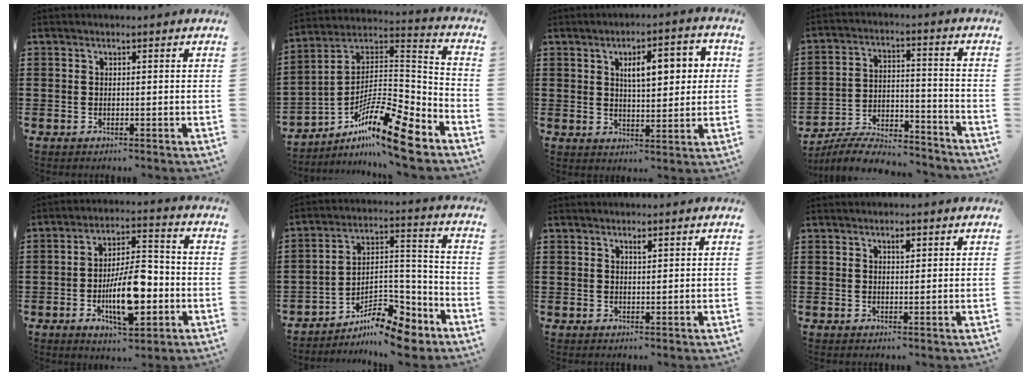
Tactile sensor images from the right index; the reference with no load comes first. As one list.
[{"total": 14.6, "force": [-10.1, 2.7, 10.1], "torque": [-0.162, 0.017, -0.190]}, {"total": 7.0, "force": [1.9, 2.8, 6.2], "torque": [-0.099, 0.001, 0.024]}, {"total": 7.9, "force": [-7.6, 1.1, 2.0], "torque": [-0.042, 0.015, -0.149]}, {"total": 11.3, "force": [-3.3, 4.5, 9.9], "torque": [-0.179, -0.002, -0.057]}, {"total": 10.5, "force": [-8.2, 3.5, 5.5], "torque": [-0.087, 0.032, -0.154]}, {"total": 0.9, "force": [0.7, 0.1, 0.6], "torque": [-0.012, -0.002, 0.014]}, {"total": 1.2, "force": [0.7, 0.5, 0.9], "torque": [-0.011, 0.000, 0.011]}]